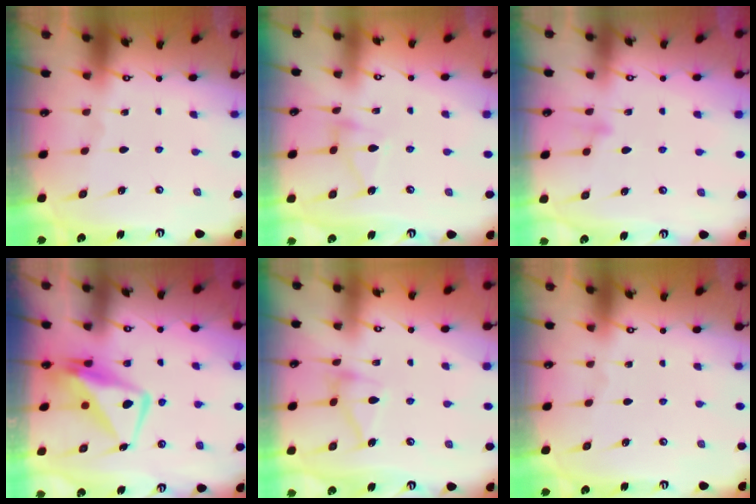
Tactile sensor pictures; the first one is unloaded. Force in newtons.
{"total": 6.5, "press": 6.4, "slide": 0.5}
{"total": 7.8, "press": 7.8, "slide": 0.7}
{"total": 11.5, "press": 11.4, "slide": 1.2}
{"total": 12.5, "press": 12.5, "slide": 0.3}
{"total": 0.0}